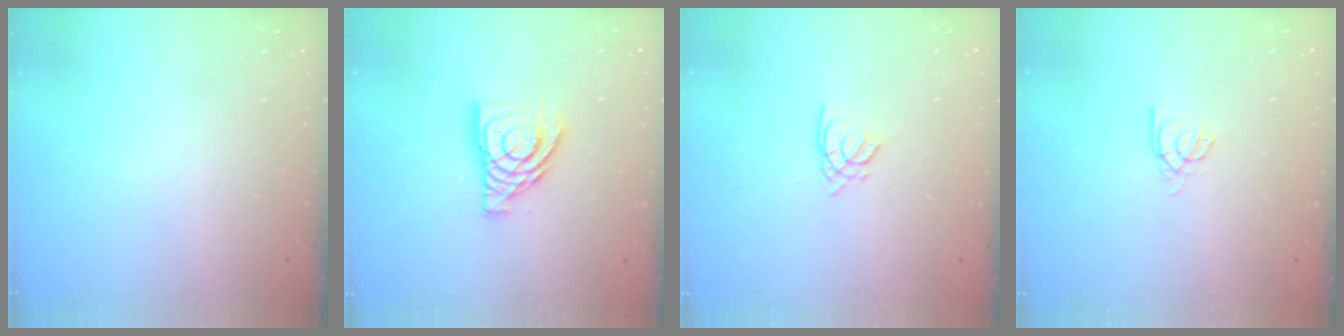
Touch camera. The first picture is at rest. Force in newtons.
{"total": 12.5, "press": 12.4, "slide": 1.5}
{"total": 1.6, "press": 1.6, "slide": 0.2}
{"total": 2.2, "press": 2.2, "slide": 0.2}